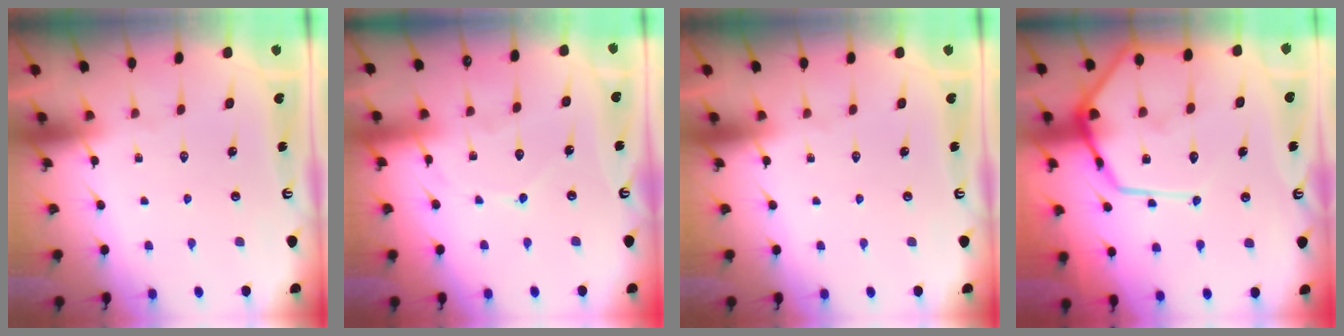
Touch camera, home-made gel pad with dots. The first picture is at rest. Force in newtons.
{"total": 6.6, "press": 6.6, "slide": 0.7}
{"total": 0.0}
{"total": 17.2, "press": 17.1, "slide": 1.5}